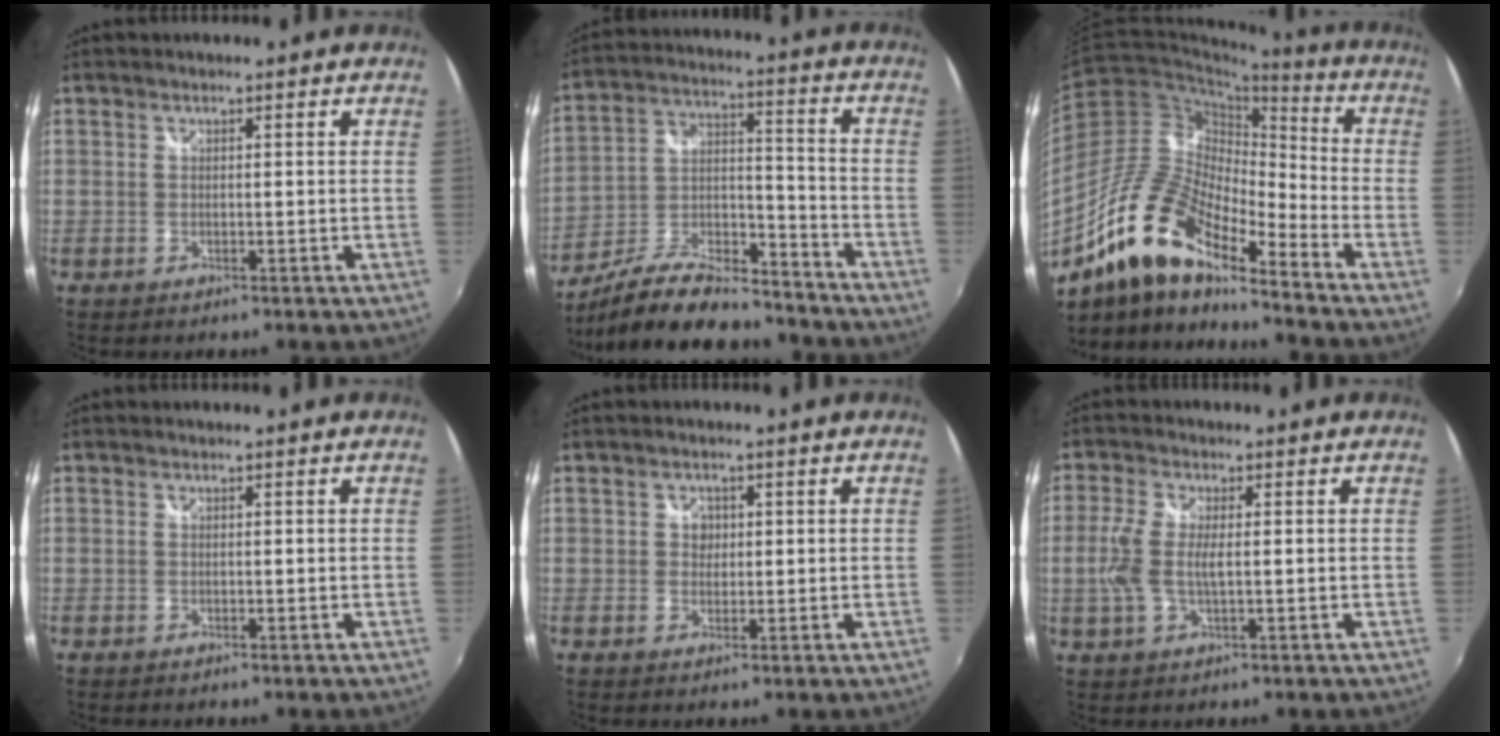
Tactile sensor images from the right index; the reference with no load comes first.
{"total": 19.5, "force": [-15.5, 6.1, 10.1], "torque": [-0.197, 0.000, -0.254]}
{"total": 17.3, "force": [-12.0, 5.3, 11.3], "torque": [-0.210, -0.004, -0.240]}
{"total": 0.0}
{"total": 2.0, "force": [0.2, 1.9, 0.6], "torque": [-0.005, 0.004, 0.001]}
{"total": 6.0, "force": [-0.1, 2.1, 5.6], "torque": [-0.125, -0.001, -0.002]}